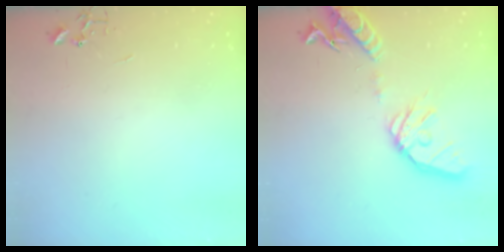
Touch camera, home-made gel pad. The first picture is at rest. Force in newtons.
{"total": 17.8, "press": 17.5, "slide": 3.0}